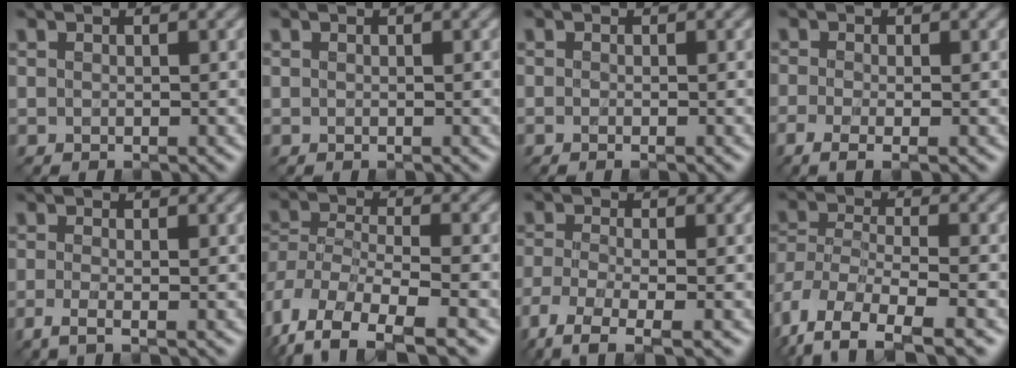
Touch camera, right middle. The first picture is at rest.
{"total": 0.0}
{"total": 0.5, "force": [-0.5, 0.0, 0.2], "torque": [-0.007, -0.007, -0.010]}
{"total": 2.5, "force": [-1.2, 0.7, 2.1], "torque": [-0.044, -0.015, -0.028]}
{"total": 1.9, "force": [-0.9, 0.5, 1.6], "torque": [-0.033, -0.012, -0.024]}
{"total": 11.2, "force": [-7.2, 5.2, 6.8], "torque": [-0.137, -0.021, -0.117]}
{"total": 5.1, "force": [-3.5, 1.2, 3.4], "torque": [-0.073, -0.015, -0.078]}
{"total": 9.8, "force": [-6.4, 4.2, 6.2], "torque": [-0.132, -0.022, -0.113]}